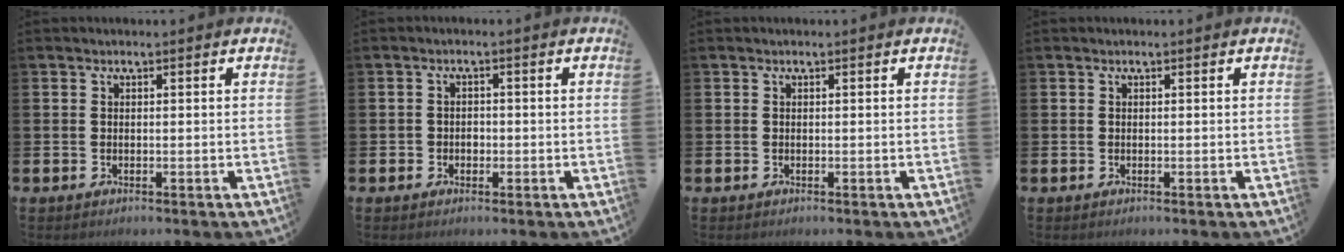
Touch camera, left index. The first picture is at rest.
{"total": 1.4, "force": [-0.4, 1.3, 0.4], "torque": [0.003, 0.000, -0.014]}
{"total": 0.0}
{"total": 0.0}